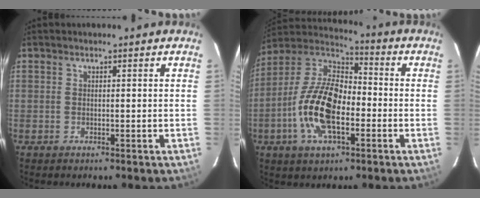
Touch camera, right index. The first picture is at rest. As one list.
[{"total": 16.8, "force": [-4.7, 7.9, 14.1], "torque": [-0.292, 0.001, -0.094]}]